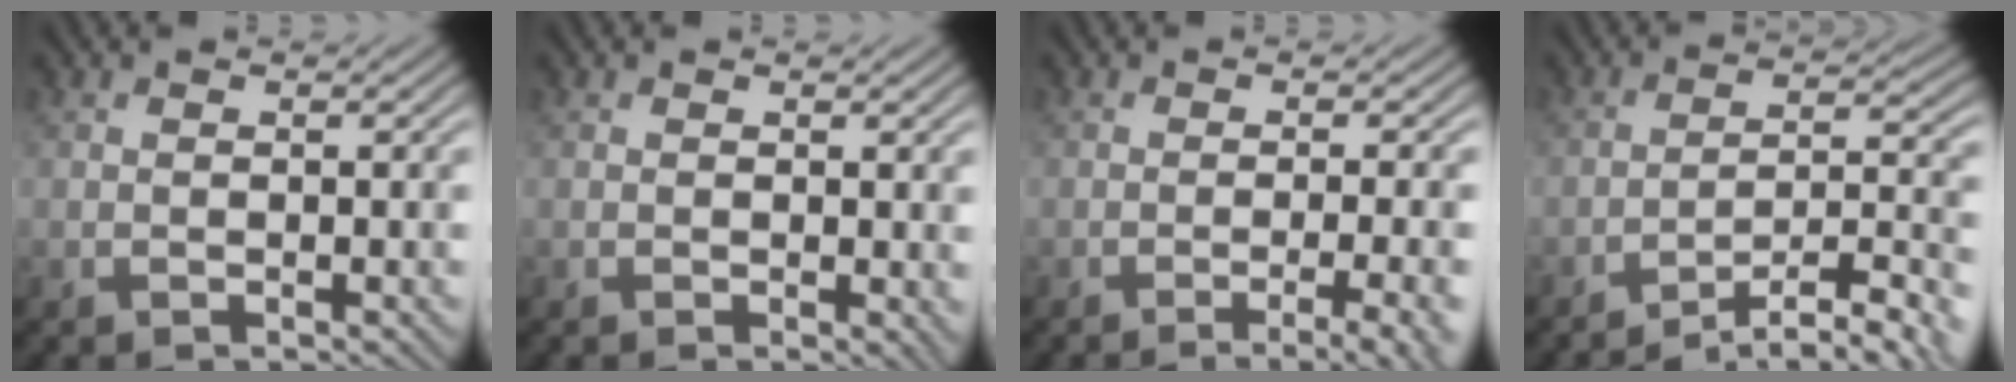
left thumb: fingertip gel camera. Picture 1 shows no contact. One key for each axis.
{"total": 1.1, "fx": 0.2, "fy": 0.5, "fz": 1.0, "tx": -0.010, "ty": -0.003, "tz": 0.004}
{"total": 6.2, "fx": -2.6, "fy": 1.5, "fz": 5.4, "tx": -0.060, "ty": 0.007, "tz": -0.034}
{"total": 9.7, "fx": -7.4, "fy": 1.9, "fz": 6.0, "tx": -0.099, "ty": 0.016, "tz": -0.112}